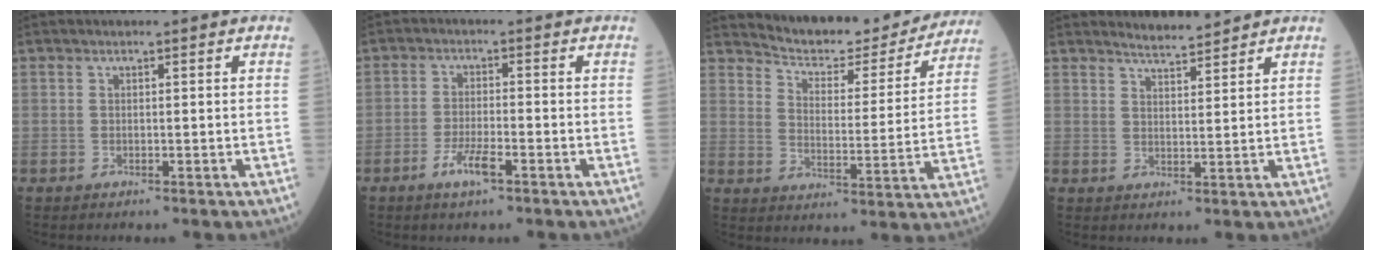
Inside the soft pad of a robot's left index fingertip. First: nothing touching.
{"total": 3.7, "force": [-2.2, 0.5, 2.9], "torque": [-0.065, -0.003, -0.043]}
{"total": 16.1, "force": [15.3, 3.5, 3.5], "torque": [-0.044, -0.017, 0.200]}
{"total": 3.6, "force": [3.6, 0.1, 0.5], "torque": [-0.016, 0.003, 0.062]}